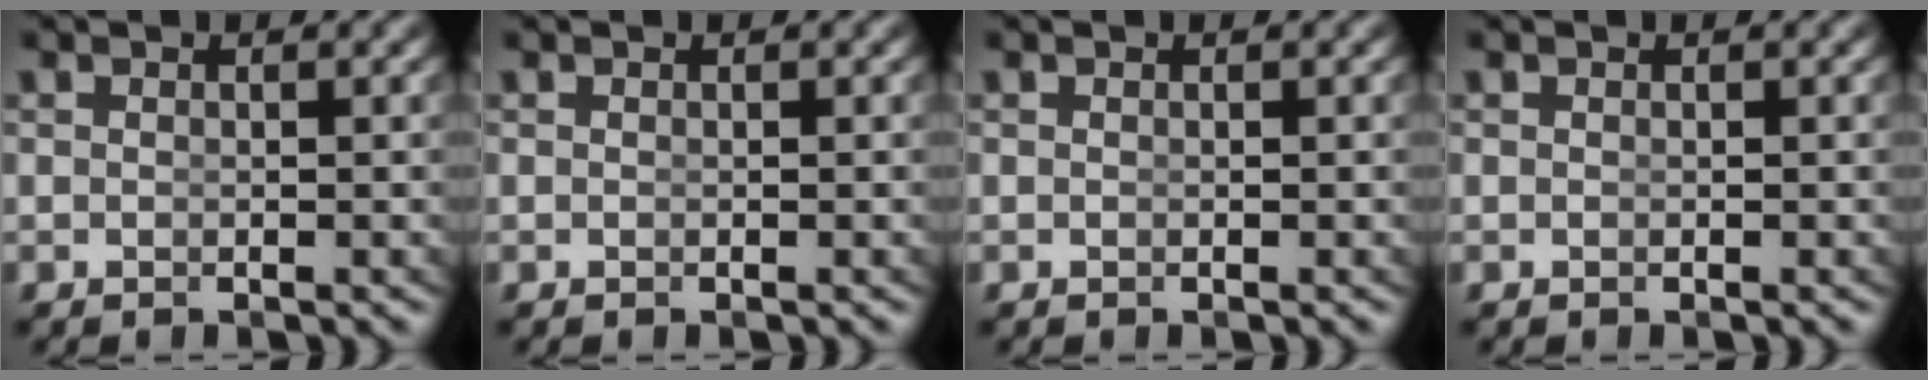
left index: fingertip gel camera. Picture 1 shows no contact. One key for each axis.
{"total": 0.0}
{"total": 0.0}
{"total": 0.0}